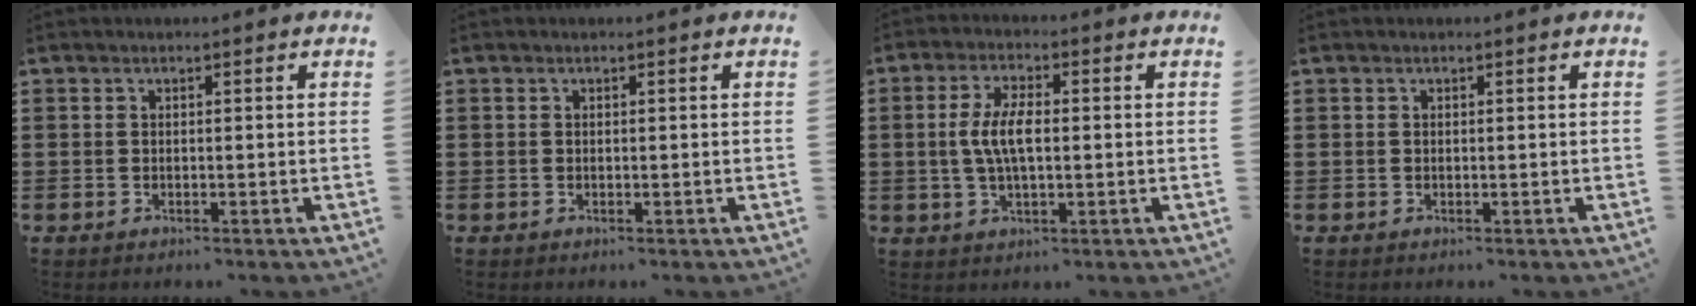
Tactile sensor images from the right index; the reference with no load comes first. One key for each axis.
{"total": 0.0}
{"total": 6.1, "fx": -0.1, "fy": 2.1, "fz": 5.7, "tx": -0.126, "ty": -0.003, "tz": -0.011}
{"total": 0.0}